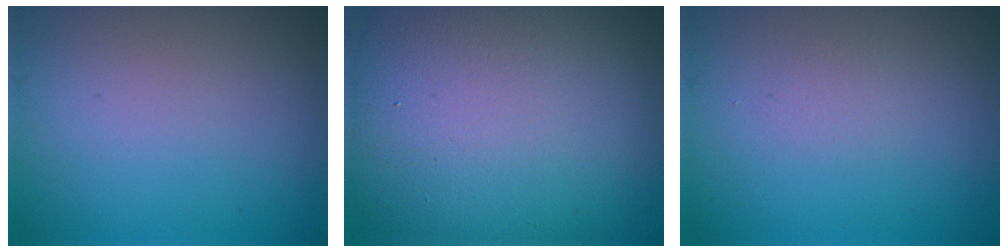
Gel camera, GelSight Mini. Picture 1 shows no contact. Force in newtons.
{"total": 17.2, "press": 17.2, "slide": 1.1}
{"total": 0.7, "press": 0.7, "slide": 0.0}